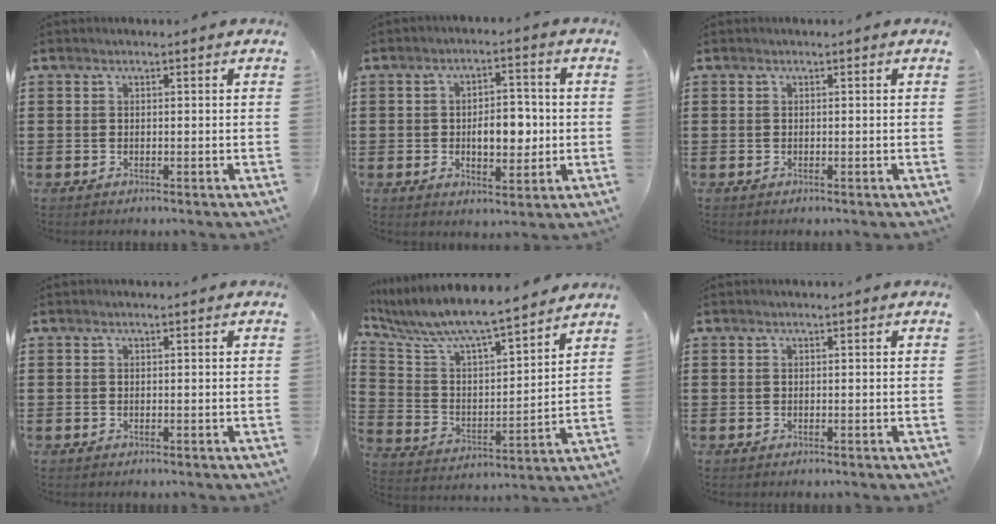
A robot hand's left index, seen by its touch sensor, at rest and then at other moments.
{"total": 6.6, "force": [-0.5, 3.4, 5.6], "torque": [-0.073, -0.003, -0.018]}
{"total": 0.0}
{"total": 0.0}
{"total": 7.0, "force": [6.3, 0.8, 2.9], "torque": [-0.087, -0.048, 0.102]}
{"total": 0.0}